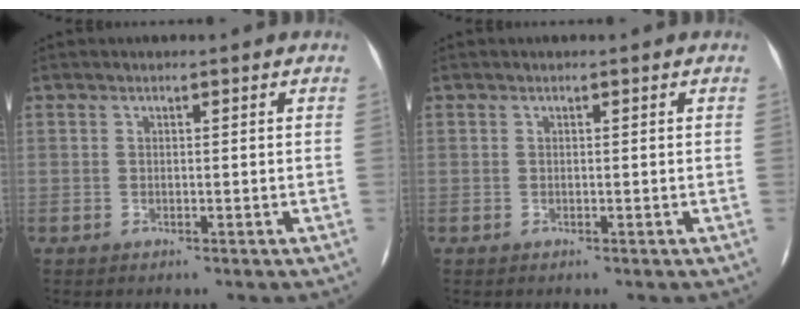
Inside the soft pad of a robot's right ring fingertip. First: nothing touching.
{"total": 0.0}